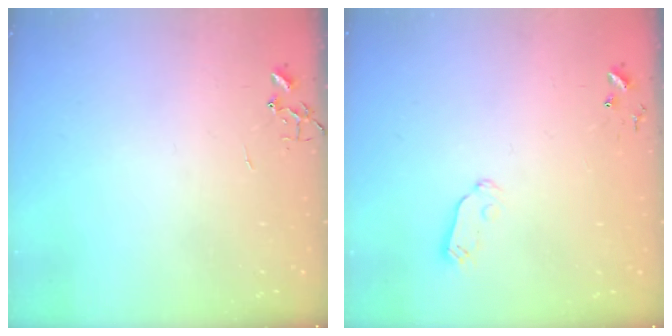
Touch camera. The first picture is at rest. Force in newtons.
{"total": 4.9, "press": 4.9, "slide": 0.3}